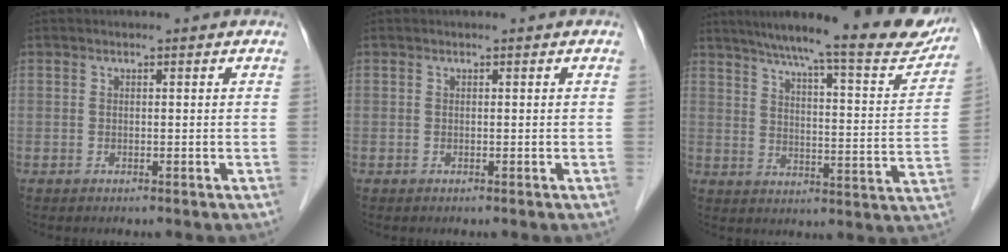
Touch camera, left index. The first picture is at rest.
{"total": 0.0}
{"total": 22.9, "force": [19.6, 2.4, 11.5], "torque": [-0.168, -0.027, 0.248]}